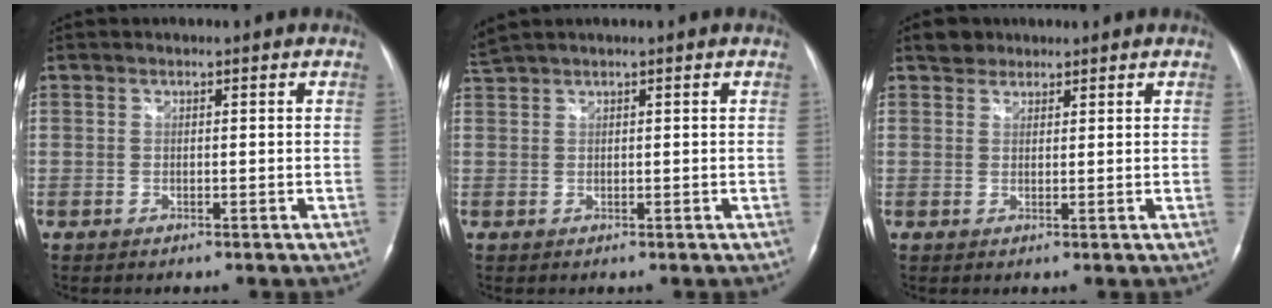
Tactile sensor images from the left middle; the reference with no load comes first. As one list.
[{"total": 2.1, "force": [1.8, -0.2, 1.1], "torque": [-0.027, 0.027, 0.040]}, {"total": 2.3, "force": [1.8, 1.5, 0.1], "torque": [-0.003, 0.011, 0.027]}]